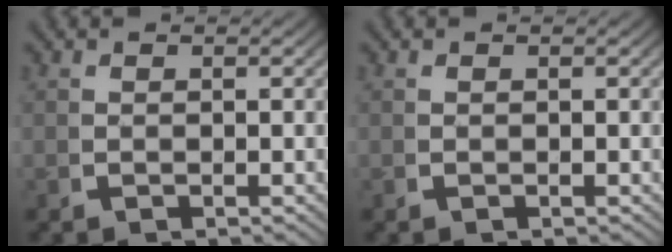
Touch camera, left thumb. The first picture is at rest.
{"total": 0.0}